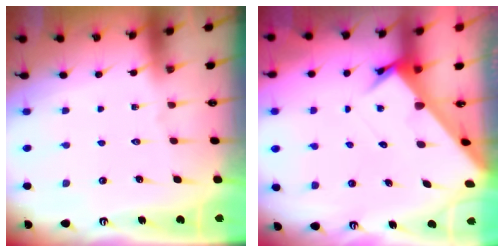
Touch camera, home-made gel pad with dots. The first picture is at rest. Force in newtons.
{"total": 2.9, "press": 2.9, "slide": 0.2}